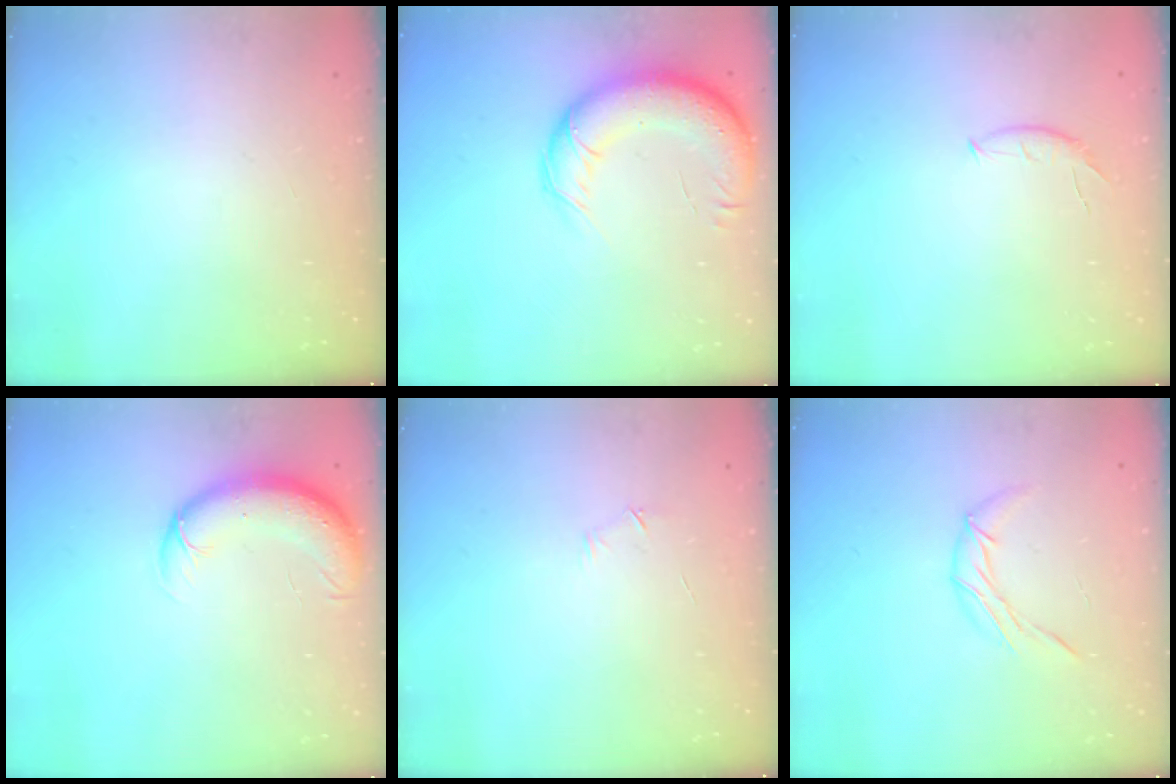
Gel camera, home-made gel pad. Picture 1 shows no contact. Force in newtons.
{"total": 15.6, "press": 15.2, "slide": 3.6}
{"total": 6.7, "press": 6.6, "slide": 1.0}
{"total": 9.1, "press": 8.7, "slide": 2.5}
{"total": 4.0, "press": 3.8, "slide": 1.1}
{"total": 7.6, "press": 7.6, "slide": 0.6}